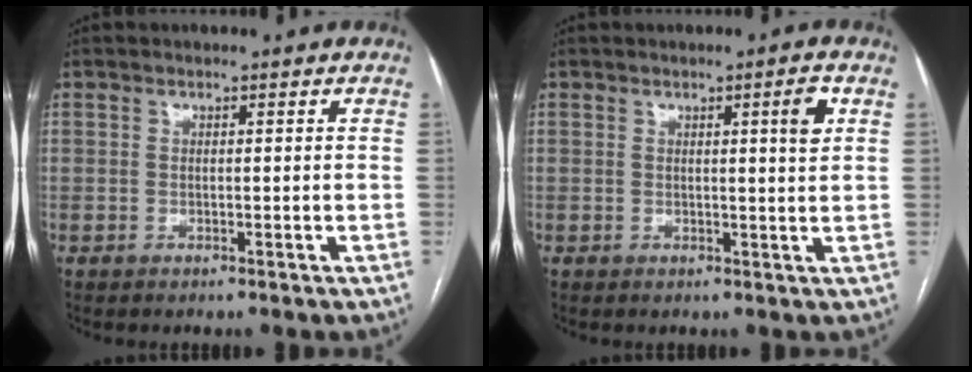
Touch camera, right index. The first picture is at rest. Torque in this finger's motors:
{"motor_torque": [0.03, 0.00, 0.04, 0.04]}